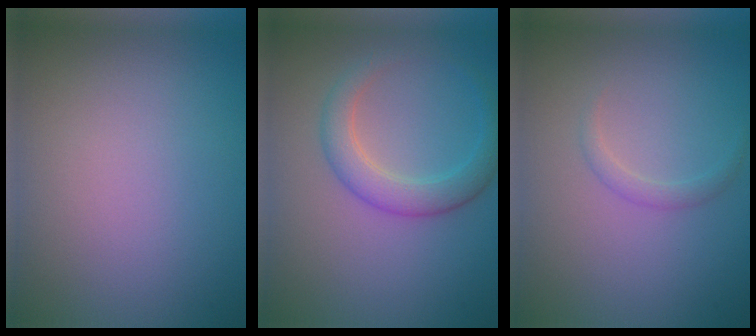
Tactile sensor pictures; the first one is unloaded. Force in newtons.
{"total": 3.3, "press": 3.3, "slide": 0.1}
{"total": 1.0, "press": 1.0, "slide": 0.1}